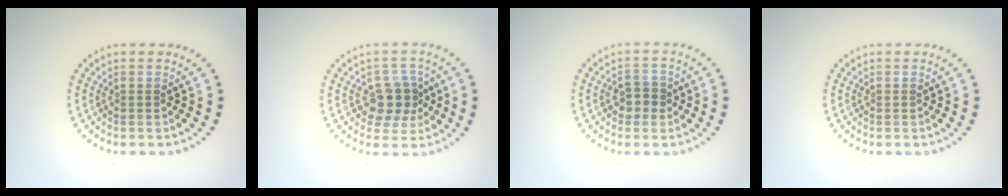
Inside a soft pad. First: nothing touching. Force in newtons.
{"total": 3.7, "press": 3.4, "slide": 1.4}
{"total": 2.1, "press": 2.0, "slide": 0.4}
{"total": 0.0}